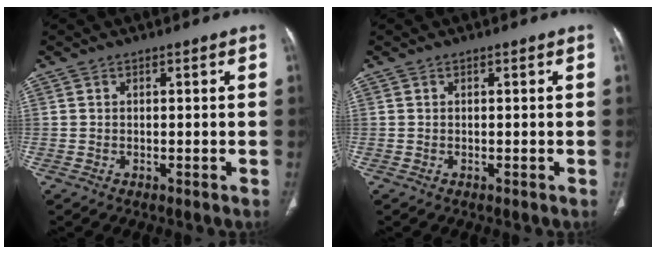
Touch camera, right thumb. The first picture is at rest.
{"total": 0.0}